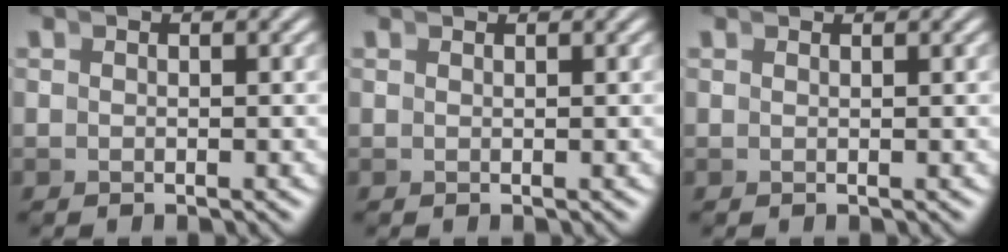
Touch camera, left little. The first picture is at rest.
{"total": 0.8, "force": [0.7, -0.4, -0.1], "torque": [0.013, 0.005, 0.011]}
{"total": 0.8, "force": [0.7, -0.4, -0.1], "torque": [0.012, 0.004, 0.013]}